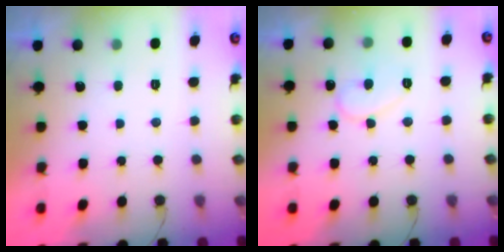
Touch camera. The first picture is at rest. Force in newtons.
{"total": 8.8, "press": 8.7, "slide": 0.6}